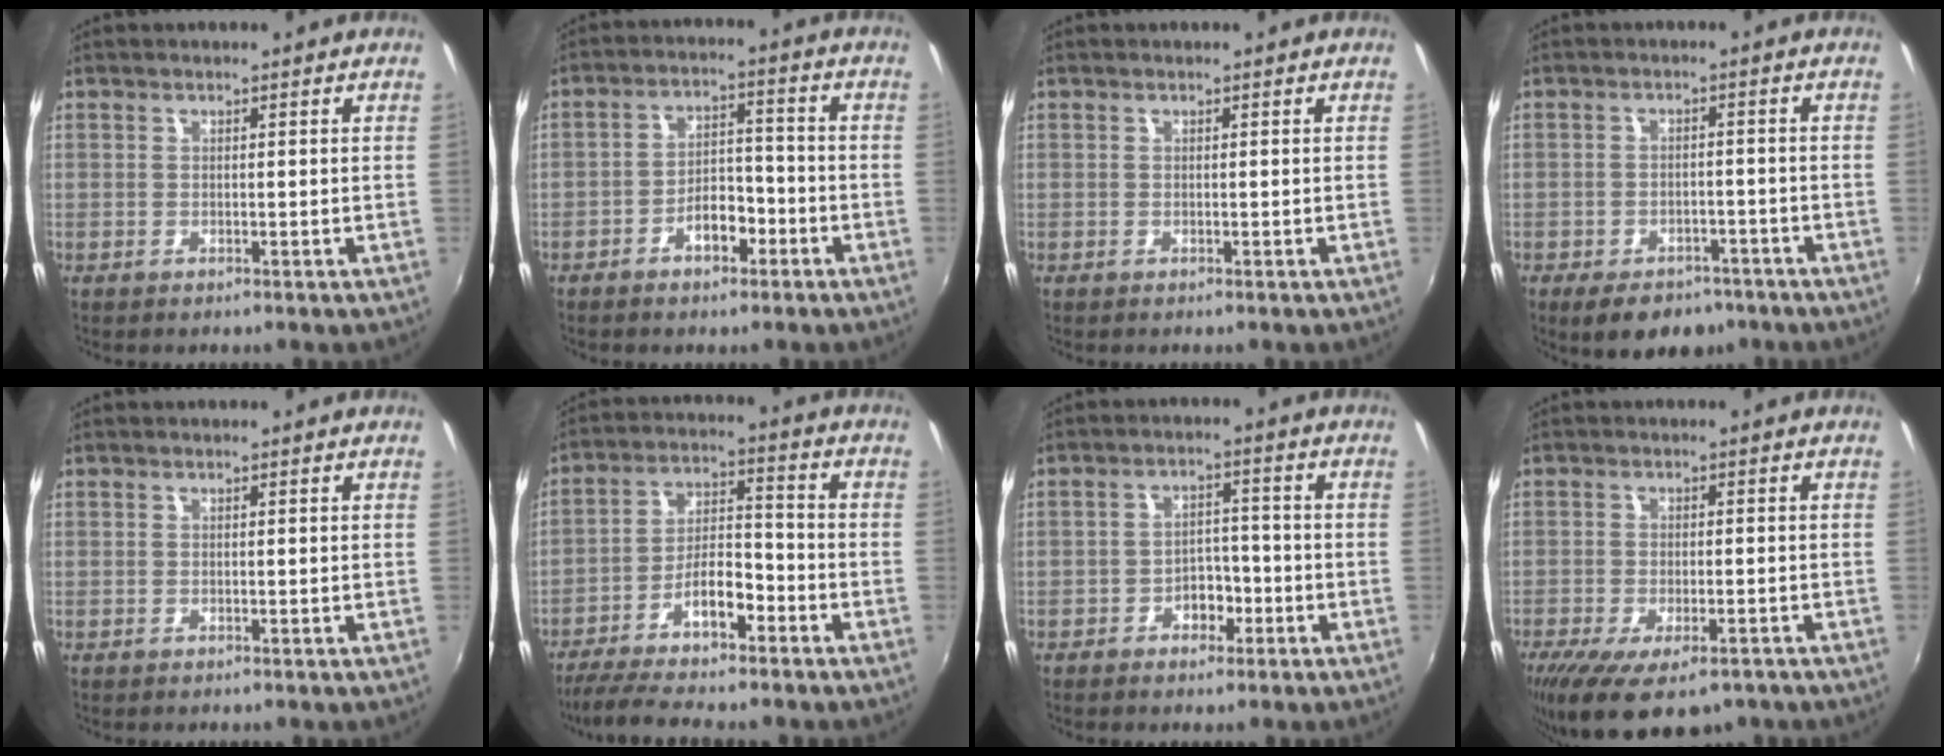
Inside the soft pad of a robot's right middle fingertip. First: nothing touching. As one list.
[{"total": 5.8, "force": [-3.4, 3.1, 3.6], "torque": [-0.065, 0.016, -0.047]}, {"total": 0.0}, {"total": 9.1, "force": [-6.2, 5.2, 4.1], "torque": [-0.087, -0.001, -0.082]}, {"total": 0.0}, {"total": 12.4, "force": [-8.8, 3.3, 8.1], "torque": [-0.165, 0.013, -0.156]}, {"total": 4.5, "force": [-2.4, 3.1, 2.1], "torque": [-0.037, 0.009, -0.033]}, {"total": 12.6, "force": [-8.2, 5.1, 8.1], "torque": [-0.169, -0.046, -0.125]}]